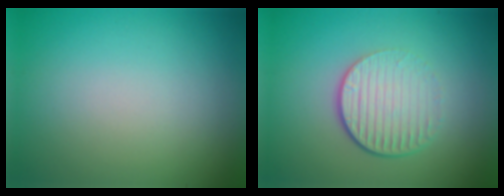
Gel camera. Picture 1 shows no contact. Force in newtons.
{"total": 4.7, "press": 2.8, "slide": 3.7}